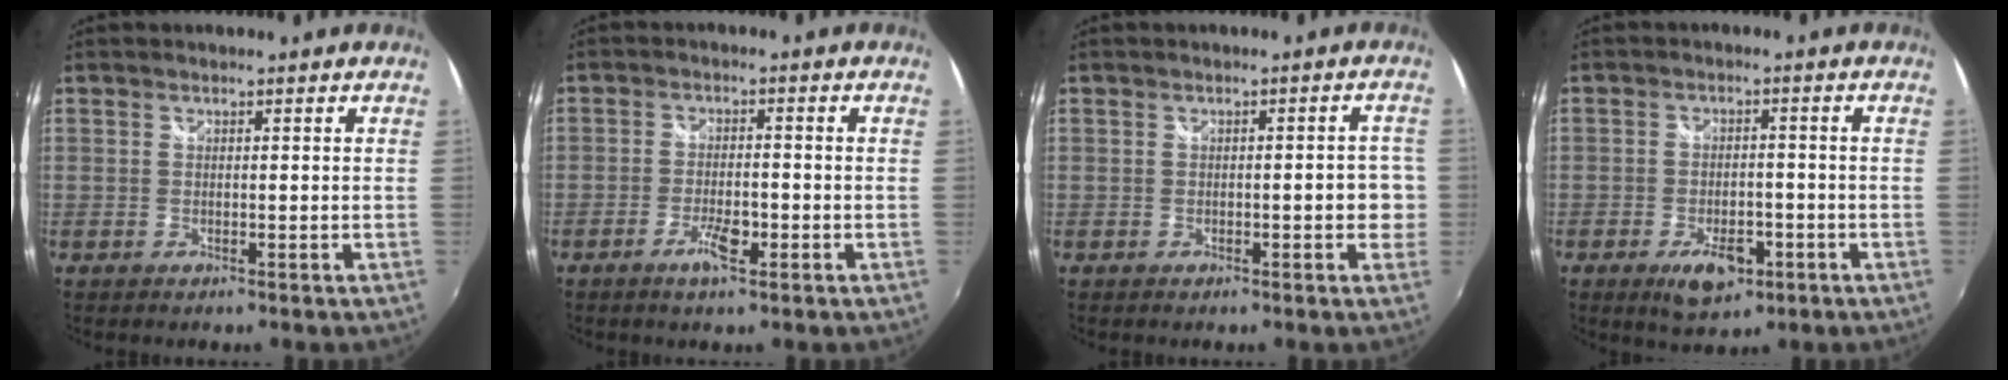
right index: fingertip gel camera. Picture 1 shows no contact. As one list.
[{"total": 4.4, "force": [-2.2, 1.2, 3.6], "torque": [-0.078, -0.004, -0.042]}, {"total": 3.8, "force": [-0.7, 1.6, 3.4], "torque": [-0.039, 0.005, -0.006]}, {"total": 7.6, "force": [-3.8, 3.9, 5.3], "torque": [-0.102, -0.006, -0.054]}]